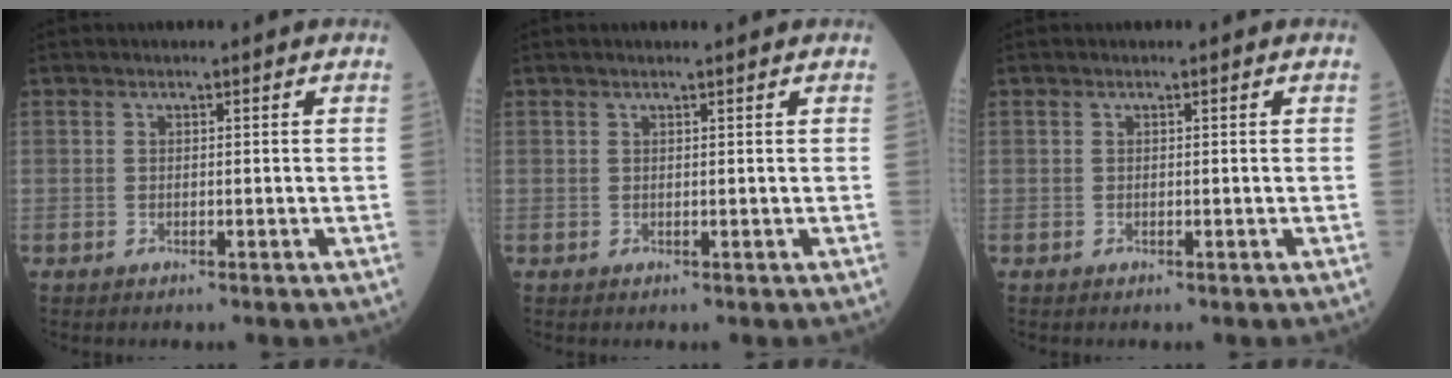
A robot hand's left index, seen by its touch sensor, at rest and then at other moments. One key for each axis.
{"total": 1.2, "fx": 1.0, "fy": -0.2, "fz": 0.6, "tx": -0.010, "ty": 0.005, "tz": 0.018}
{"total": 0.0}